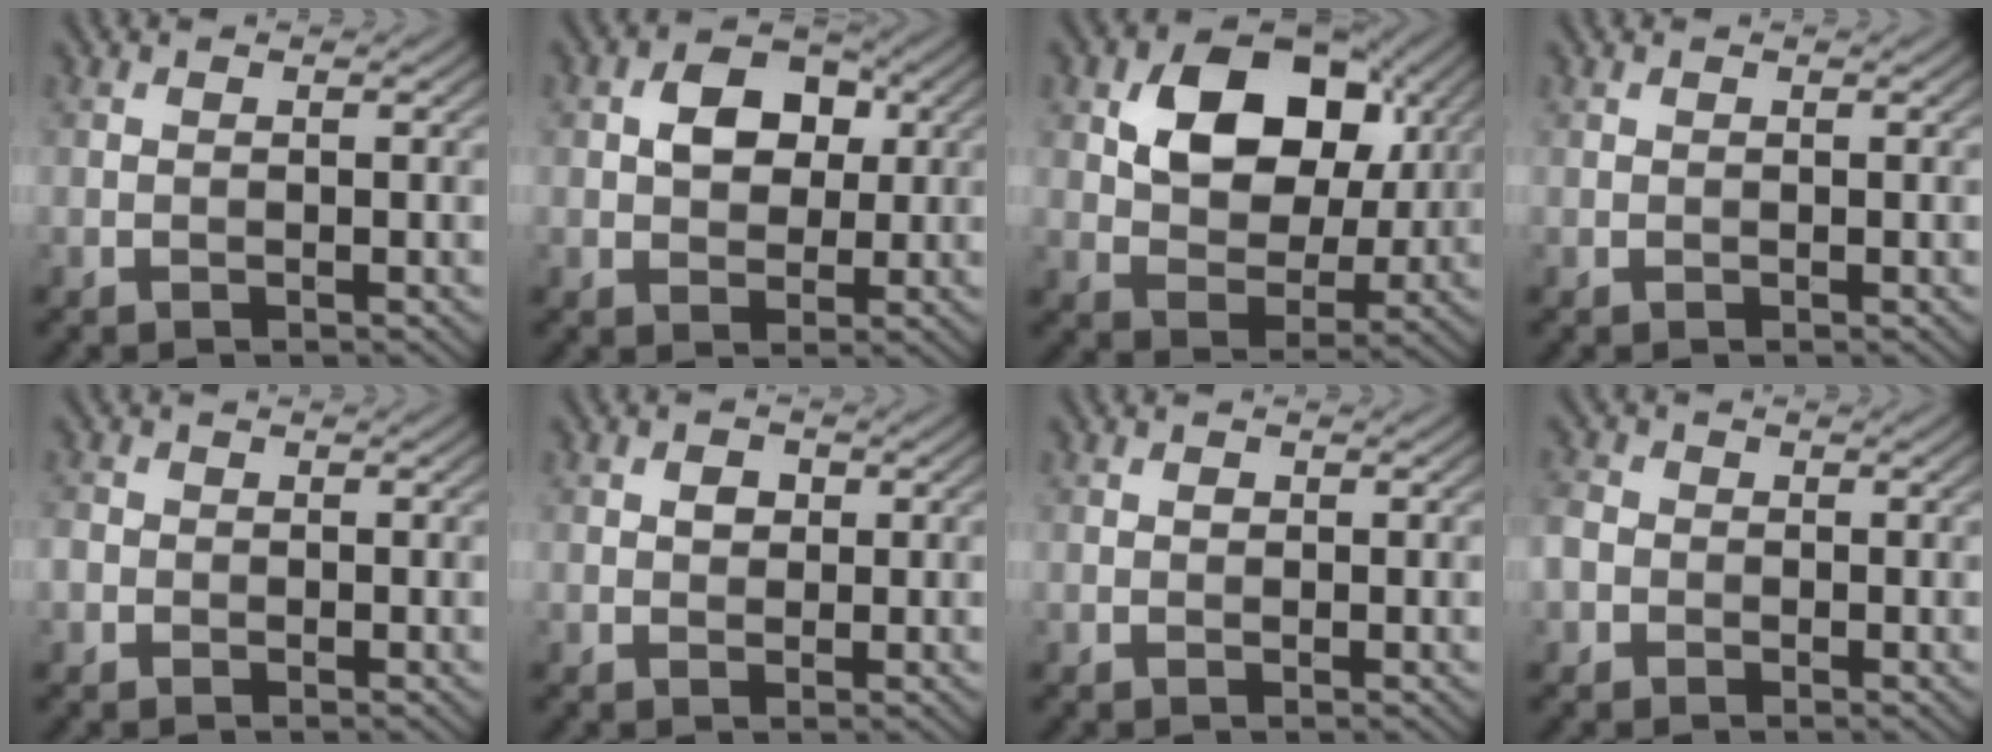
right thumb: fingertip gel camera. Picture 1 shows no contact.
{"total": 5.7, "force": [1.1, 4.2, 3.7], "torque": [-0.068, 0.007, 0.009]}
{"total": 13.0, "force": [4.1, 8.9, 8.6], "torque": [-0.155, 0.003, 0.064]}
{"total": 0.0}
{"total": 1.9, "force": [-0.5, 1.7, 0.6], "torque": [-0.013, -0.006, -0.015]}
{"total": 1.7, "force": [0.3, 1.4, 0.9], "torque": [-0.017, 0.000, 0.000]}
{"total": 0.6, "force": [0.1, 0.5, 0.3], "torque": [-0.002, -0.003, -0.002]}
{"total": 3.0, "force": [-0.9, 2.7, 1.2], "torque": [-0.035, -0.002, -0.023]}